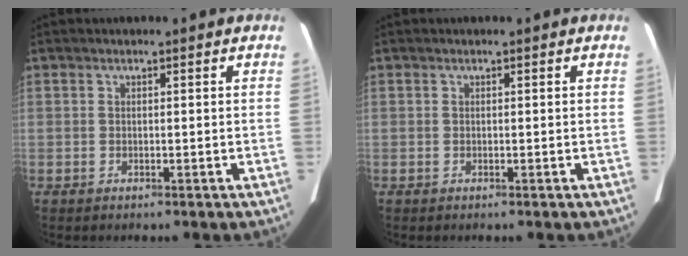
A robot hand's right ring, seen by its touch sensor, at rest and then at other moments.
{"total": 0.0}